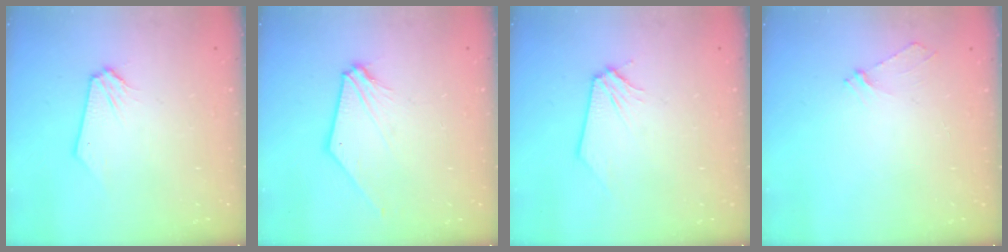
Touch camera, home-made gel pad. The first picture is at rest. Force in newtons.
{"total": 5.7, "press": 5.7, "slide": 0.8}
{"total": 0.0}
{"total": 4.1, "press": 4.0, "slide": 0.7}